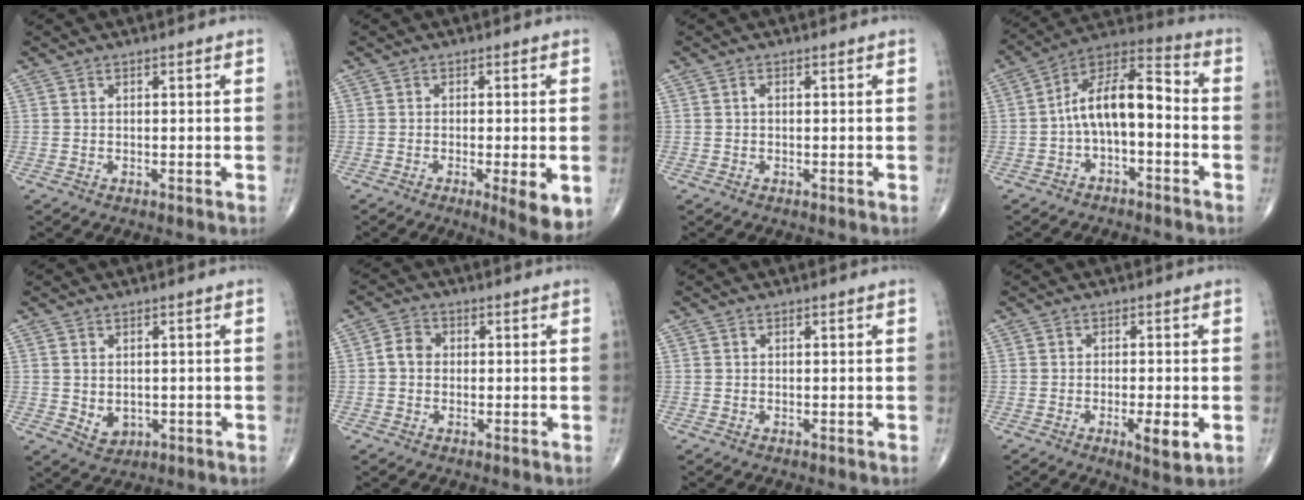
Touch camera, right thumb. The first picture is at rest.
{"total": 7.1, "force": [-2.1, 1.4, 6.6], "torque": [-0.090, -0.016, -0.030]}
{"total": 0.5, "force": [0.0, 0.3, 0.5], "torque": [-0.007, 0.001, -0.003]}
{"total": 12.1, "force": [-1.9, 5.7, 10.5], "torque": [-0.173, 0.058, -0.044]}
{"total": 3.4, "force": [-0.2, 2.7, 2.0], "torque": [-0.022, -0.004, 0.010]}
{"total": 3.3, "force": [-0.1, 2.8, 1.8], "torque": [-0.024, 0.010, -0.009]}
{"total": 0.0}
{"total": 5.3, "force": [-1.6, 1.4, 4.9], "torque": [-0.076, -0.009, -0.025]}